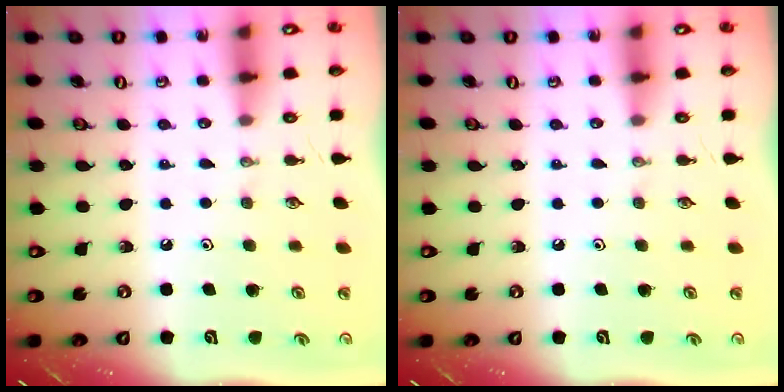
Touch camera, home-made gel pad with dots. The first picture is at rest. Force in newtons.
{"total": 0.0}